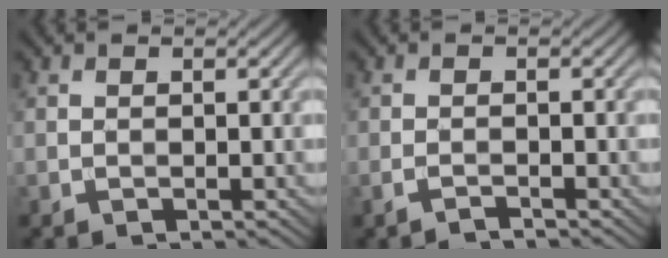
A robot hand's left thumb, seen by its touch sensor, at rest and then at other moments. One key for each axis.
{"total": 1.3, "fx": -1.2, "fy": 0.0, "fz": 0.6, "tx": -0.011, "ty": 0.002, "tz": -0.026}